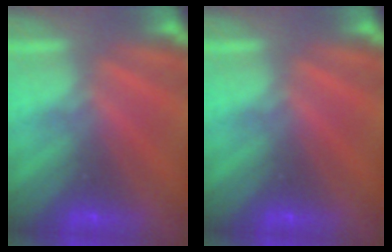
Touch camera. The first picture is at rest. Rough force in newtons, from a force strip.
{"total": 0.0}